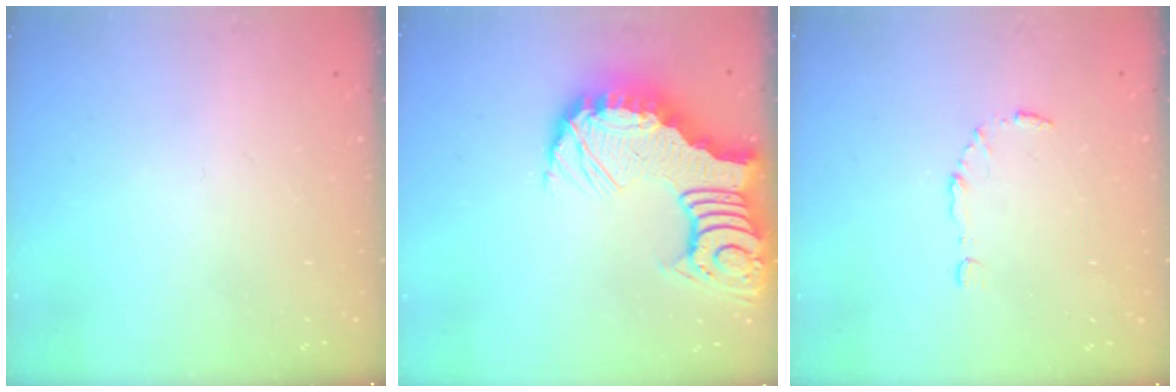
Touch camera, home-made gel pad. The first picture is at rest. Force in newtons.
{"total": 10.9, "press": 10.8, "slide": 1.2}
{"total": 5.8, "press": 5.8, "slide": 0.5}